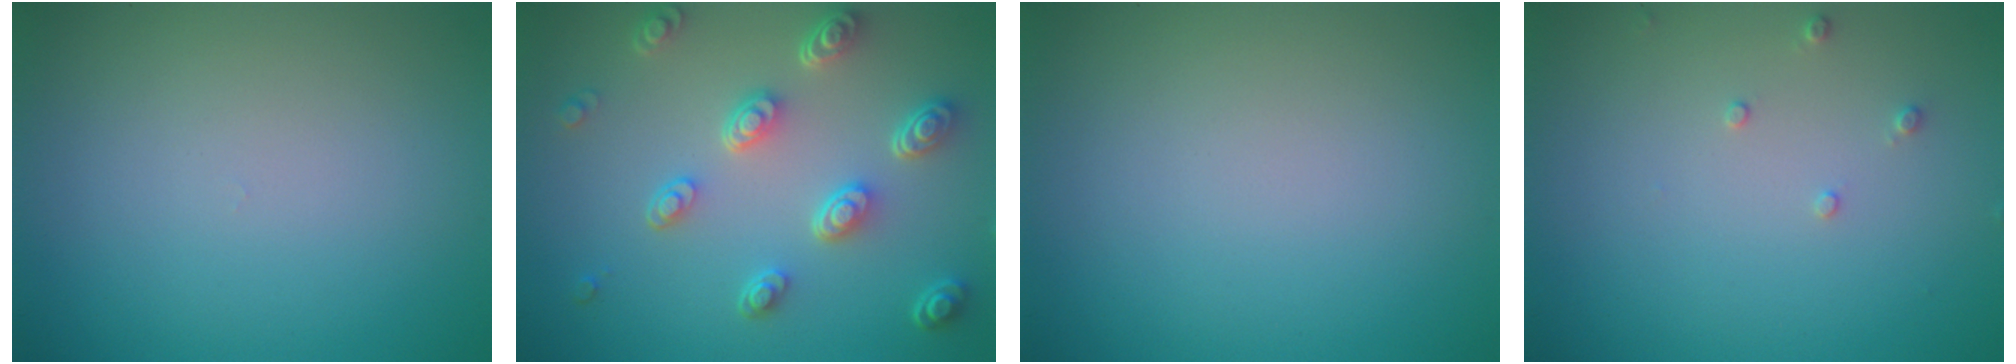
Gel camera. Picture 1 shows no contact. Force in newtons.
{"total": 4.8, "press": 3.5, "slide": 3.2}
{"total": 0.0}
{"total": 0.8, "press": 0.8, "slide": 0.2}